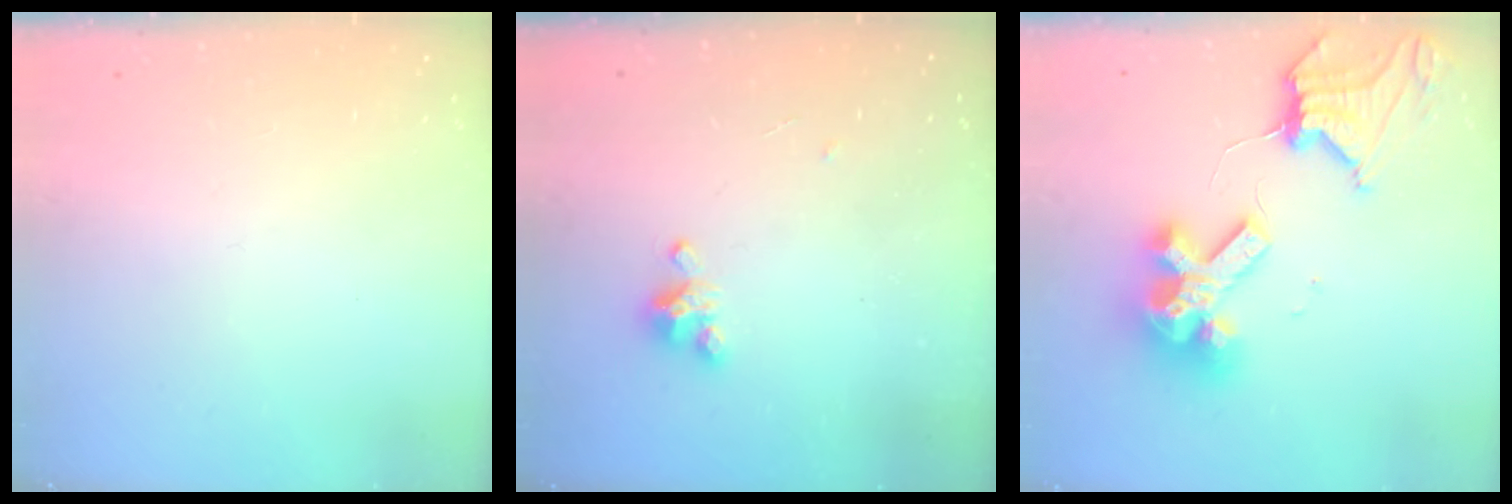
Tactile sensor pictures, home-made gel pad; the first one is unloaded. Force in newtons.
{"total": 5.5, "press": 5.5, "slide": 0.4}
{"total": 16.6, "press": 16.5, "slide": 1.4}